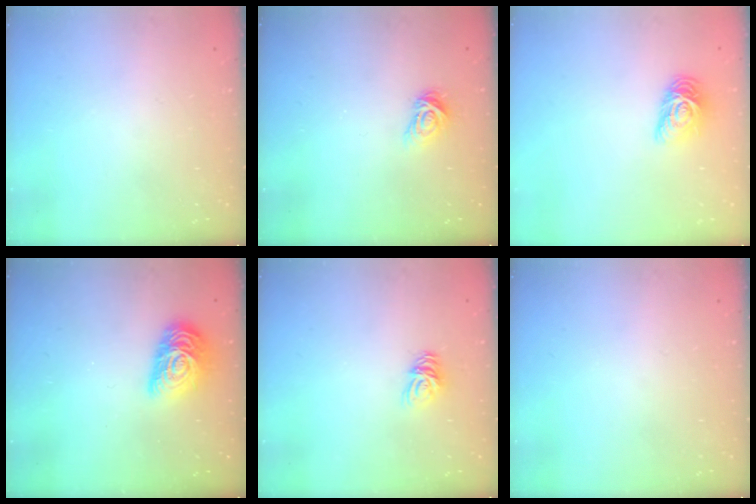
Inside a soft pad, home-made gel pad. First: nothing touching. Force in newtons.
{"total": 6.2, "press": 6.2, "slide": 0.6}
{"total": 8.6, "press": 8.6, "slide": 0.6}
{"total": 13.1, "press": 13.1, "slide": 0.5}
{"total": 5.4, "press": 5.4, "slide": 0.4}
{"total": 0.0}